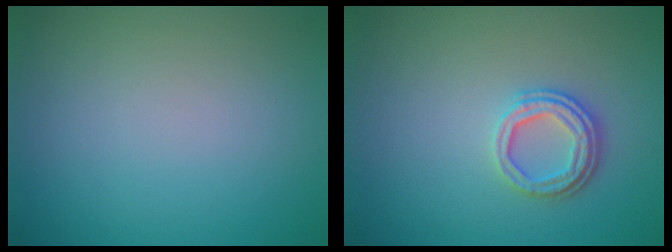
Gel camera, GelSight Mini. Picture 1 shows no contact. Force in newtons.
{"total": 3.1, "press": 2.5, "slide": 1.9}